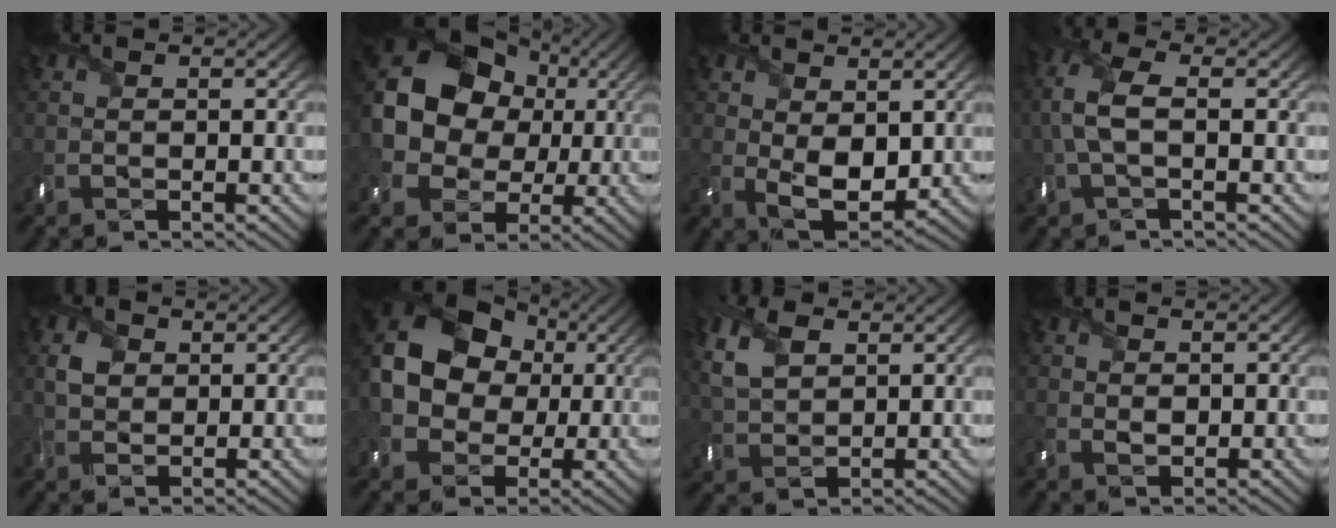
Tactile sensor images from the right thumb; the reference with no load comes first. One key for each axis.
{"total": 15.9, "fx": 1.5, "fy": 13.1, "fz": 8.8, "tx": -0.206, "ty": 0.016, "tz": 0.020}
{"total": 6.1, "fx": 0.7, "fy": 3.8, "fz": 4.7, "tx": -0.103, "ty": -0.020, "tz": 0.015}
{"total": 5.9, "fx": 0.0, "fy": 2.7, "fz": 5.2, "tx": -0.136, "ty": 0.012, "tz": -0.011}
{"total": 2.9, "fx": 0.9, "fy": 2.3, "fz": 1.5, "tx": -0.036, "ty": 0.002, "tz": 0.013}
{"total": 15.7, "fx": 1.5, "fy": 12.8, "fz": 9.0, "tx": -0.214, "ty": 0.020, "tz": 0.014}
{"total": 6.5, "fx": 2.7, "fy": 3.9, "fz": 4.4, "tx": -0.137, "ty": 0.011, "tz": 0.054}
{"total": 1.2, "fx": 0.1, "fy": 1.0, "fz": 0.7, "tx": -0.015, "ty": -0.004, "tz": 0.000}